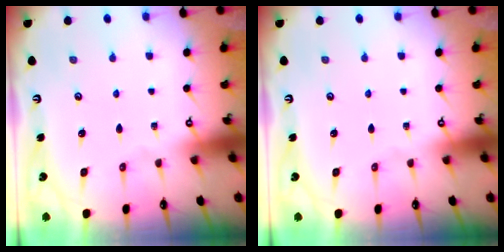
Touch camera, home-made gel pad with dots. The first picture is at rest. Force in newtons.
{"total": 0.6, "press": 0.6, "slide": 0.1}